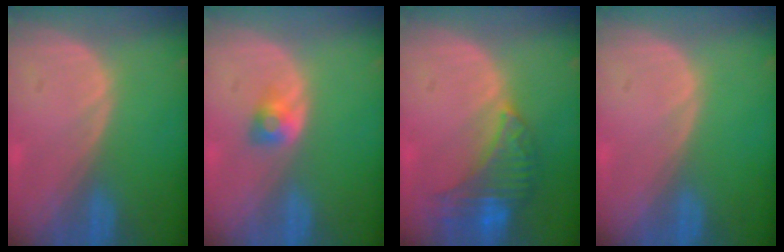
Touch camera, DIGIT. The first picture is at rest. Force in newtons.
{"total": 2.6, "press": 2.3, "slide": 1.1}
{"total": 8.1, "press": 7.3, "slide": 3.5}
{"total": 0.0}